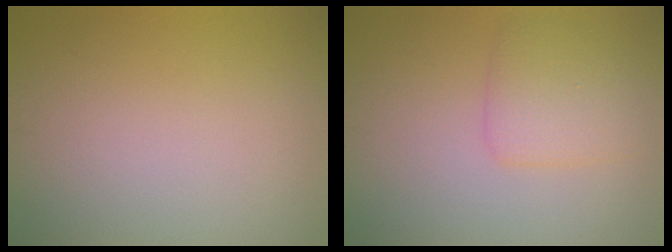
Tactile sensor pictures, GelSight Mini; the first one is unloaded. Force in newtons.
{"total": 2.8, "press": 2.8, "slide": 0.2}